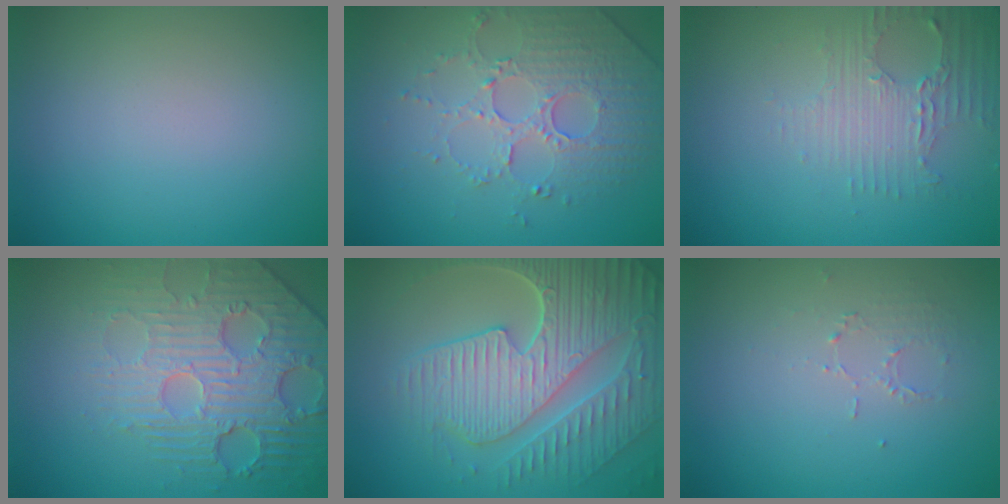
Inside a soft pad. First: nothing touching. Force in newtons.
{"total": 5.1, "press": 3.6, "slide": 3.6}
{"total": 3.5, "press": 2.6, "slide": 2.3}
{"total": 5.3, "press": 4.8, "slide": 2.2}
{"total": 8.9, "press": 6.4, "slide": 6.2}
{"total": 1.0, "press": 0.5, "slide": 0.9}